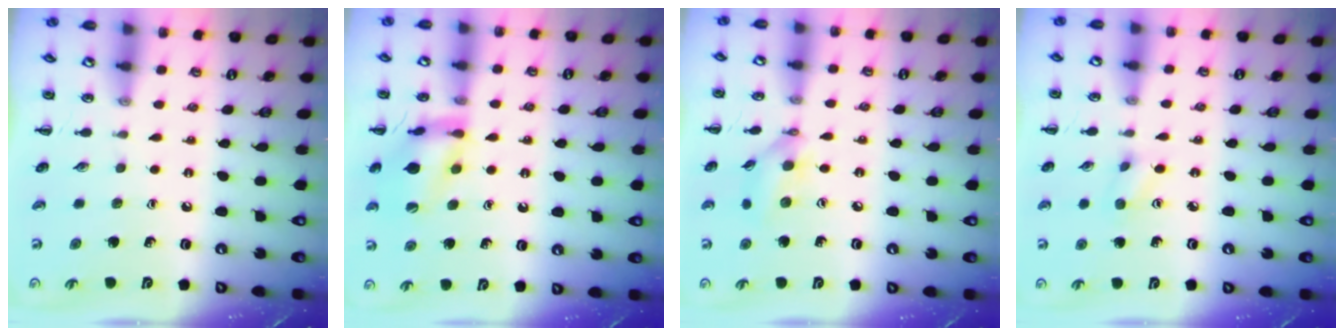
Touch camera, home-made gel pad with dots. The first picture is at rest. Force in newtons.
{"total": 14.7, "press": 14.7, "slide": 1.1}
{"total": 10.0, "press": 10.0, "slide": 1.3}
{"total": 3.5, "press": 3.4, "slide": 0.7}